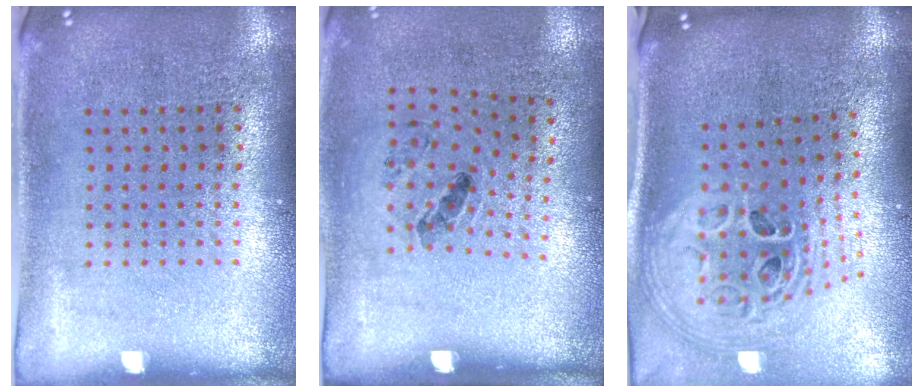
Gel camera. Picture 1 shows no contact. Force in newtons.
{"total": 1.2, "press": 0.7, "slide": 1.0}
{"total": 2.9, "press": 2.0, "slide": 2.0}